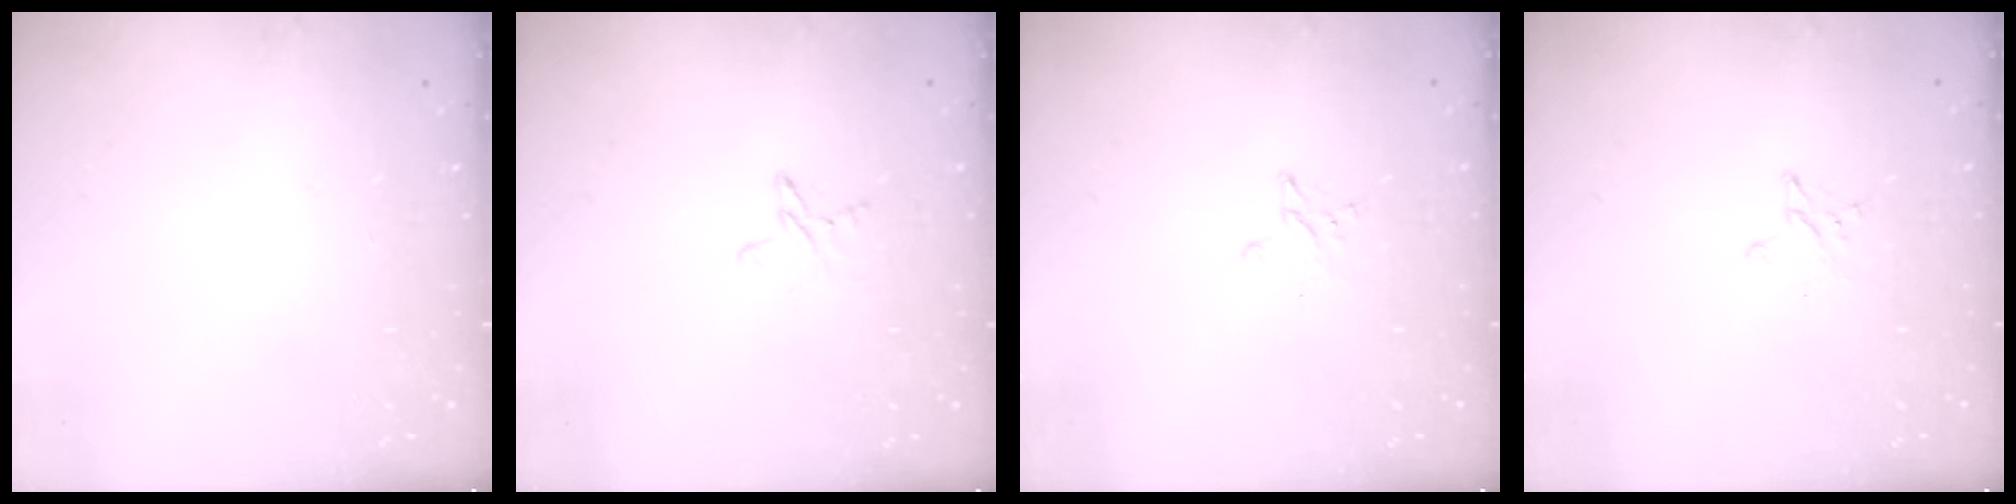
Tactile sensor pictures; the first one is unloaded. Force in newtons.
{"total": 3.8, "press": 3.8, "slide": 0.4}
{"total": 2.2, "press": 2.2, "slide": 0.2}
{"total": 2.2, "press": 2.2, "slide": 0.2}